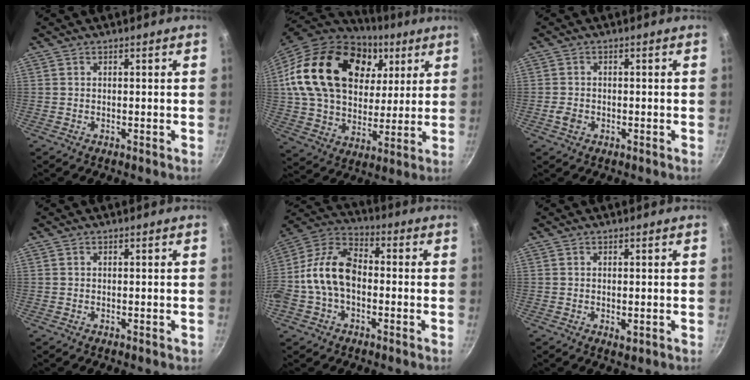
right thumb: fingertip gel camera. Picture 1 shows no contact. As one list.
[{"total": 29.1, "force": [10.0, 19.7, 18.9], "torque": [-0.319, -0.008, 0.173]}, {"total": 2.2, "force": [-0.9, 1.7, 1.2], "torque": [-0.025, 0.008, -0.018]}, {"total": 0.0}, {"total": 13.3, "force": [-1.5, 8.7, 10.0], "torque": [-0.172, 0.044, -0.048]}, {"total": 1.3, "force": [-0.1, 0.6, 1.1], "torque": [-0.018, -0.003, 0.000]}]